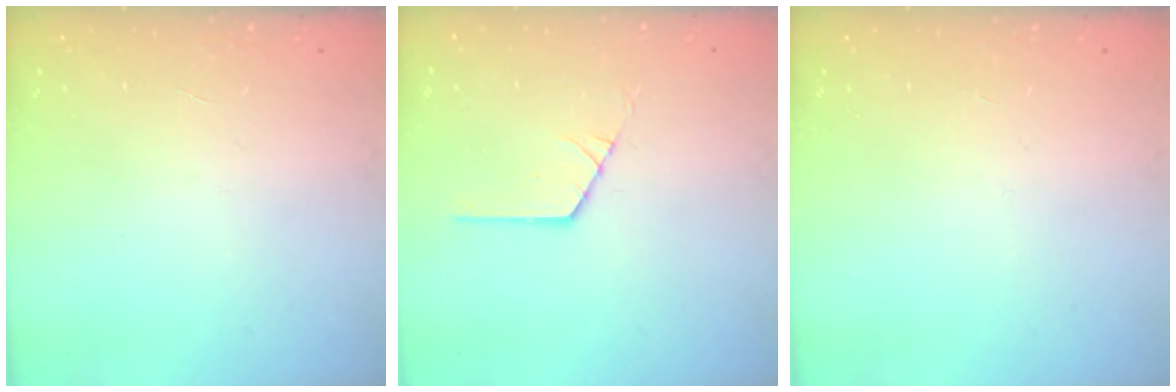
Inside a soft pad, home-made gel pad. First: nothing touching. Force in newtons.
{"total": 1.0, "press": 1.0, "slide": 0.1}
{"total": 0.0}